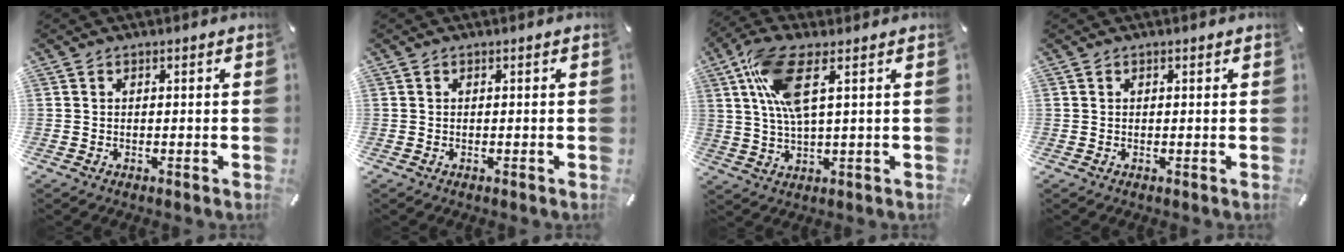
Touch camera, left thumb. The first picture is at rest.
{"total": 0.0}
{"total": 10.9, "force": [3.9, 3.0, 9.7], "torque": [-0.210, -0.007, 0.067]}
{"total": 0.0}